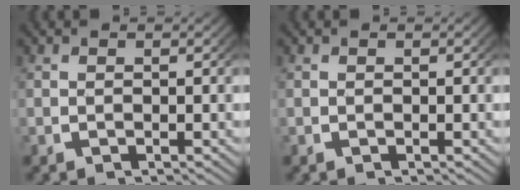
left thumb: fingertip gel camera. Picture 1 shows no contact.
{"total": 0.0}